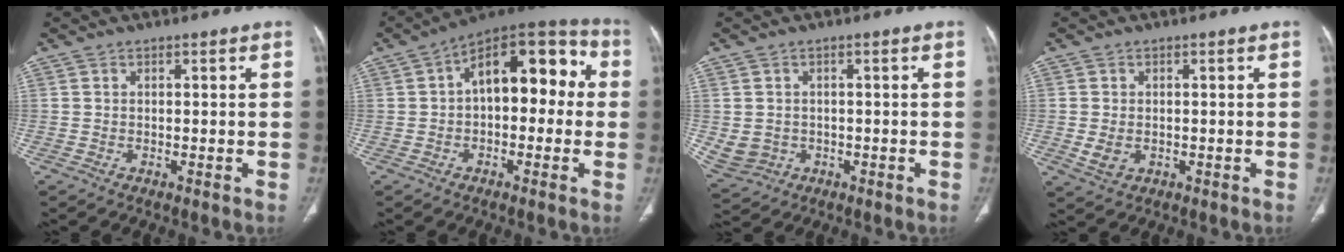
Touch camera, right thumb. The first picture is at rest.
{"total": 16.0, "force": [1.7, 8.9, 13.2], "torque": [-0.144, 0.051, 0.012]}
{"total": 6.2, "force": [-0.8, 5.7, 2.5], "torque": [-0.059, 0.007, 0.006]}
{"total": 3.3, "force": [-0.4, 2.5, 2.1], "torque": [-0.040, -0.003, 0.001]}